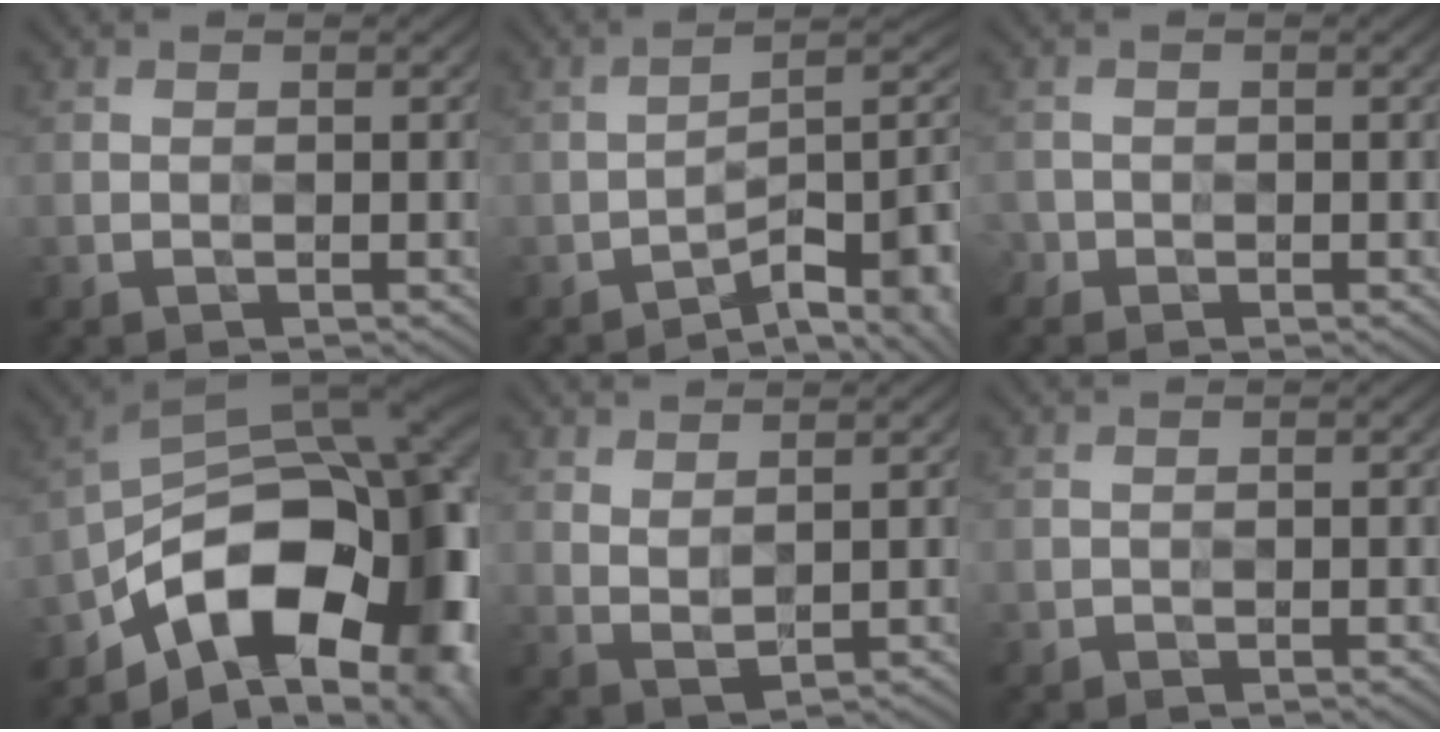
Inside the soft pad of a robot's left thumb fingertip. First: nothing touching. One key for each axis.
{"total": 9.2, "fx": -4.5, "fy": 3.3, "fz": 7.3, "tx": -0.082, "ty": 0.012, "tz": -0.067}
{"total": 2.0, "fx": -1.5, "fy": 1.2, "fz": 0.6, "tx": -0.016, "ty": -0.011, "tz": -0.032}
{"total": 16.6, "fx": -7.8, "fy": 9.2, "fz": 11.4, "tx": -0.174, "ty": -0.011, "tz": -0.131}
{"total": 2.7, "fx": 2.7, "fy": 0.0, "fz": 0.1, "tx": -0.020, "ty": -0.002, "tz": 0.055}
{"total": 0.0}